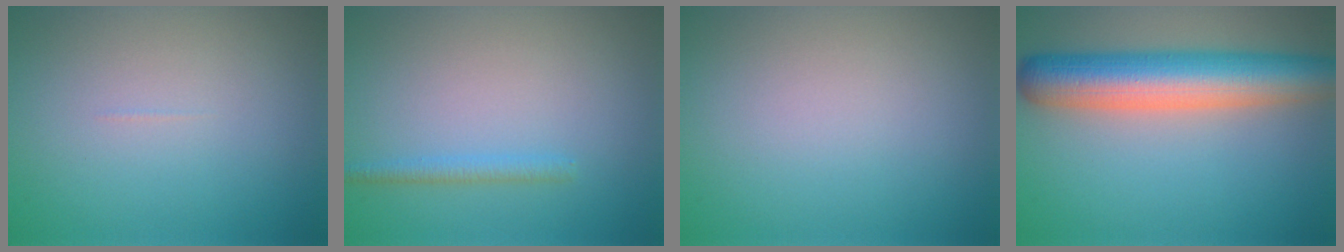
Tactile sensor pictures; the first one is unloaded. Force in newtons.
{"total": 1.3, "press": 1.3, "slide": 0.1}
{"total": 0.0}
{"total": 8.8, "press": 8.8, "slide": 0.5}